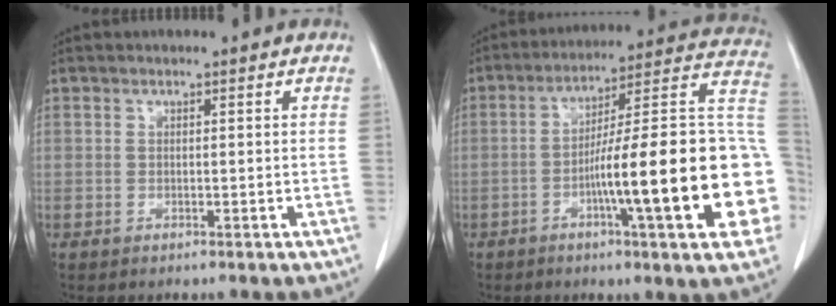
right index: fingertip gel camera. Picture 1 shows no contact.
{"total": 24.1, "force": [-5.5, 1.9, 23.4], "torque": [-0.245, 0.024, -0.080]}